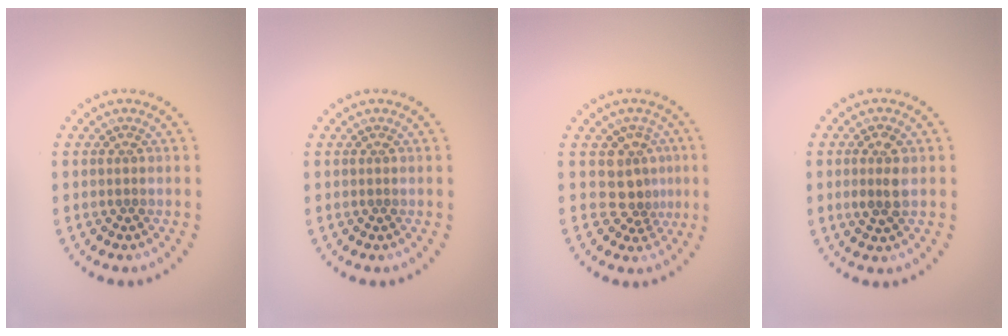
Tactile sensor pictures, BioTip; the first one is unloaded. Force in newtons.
{"total": 0.0}
{"total": 3.0, "press": 2.3, "slide": 1.9}
{"total": 2.2, "press": 2.2, "slide": 0.4}